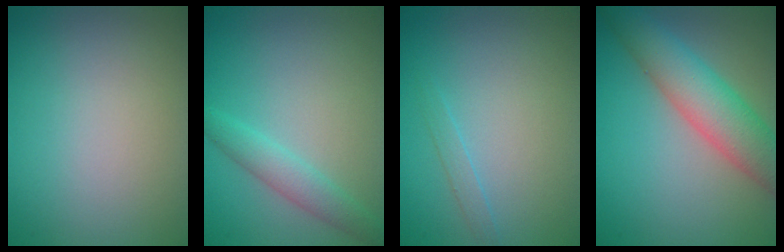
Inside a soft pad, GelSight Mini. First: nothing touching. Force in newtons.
{"total": 2.4, "press": 2.4, "slide": 0.0}
{"total": 0.9, "press": 0.9, "slide": 0.0}
{"total": 6.3, "press": 6.3, "slide": 0.2}